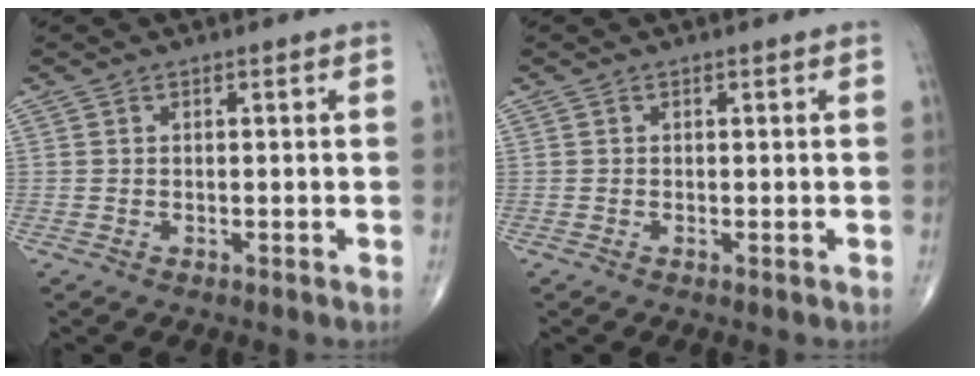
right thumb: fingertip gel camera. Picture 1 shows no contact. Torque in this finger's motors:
{"motor_torque": [-0.03, -0.22, 0.02, 0.09, 0.02]}